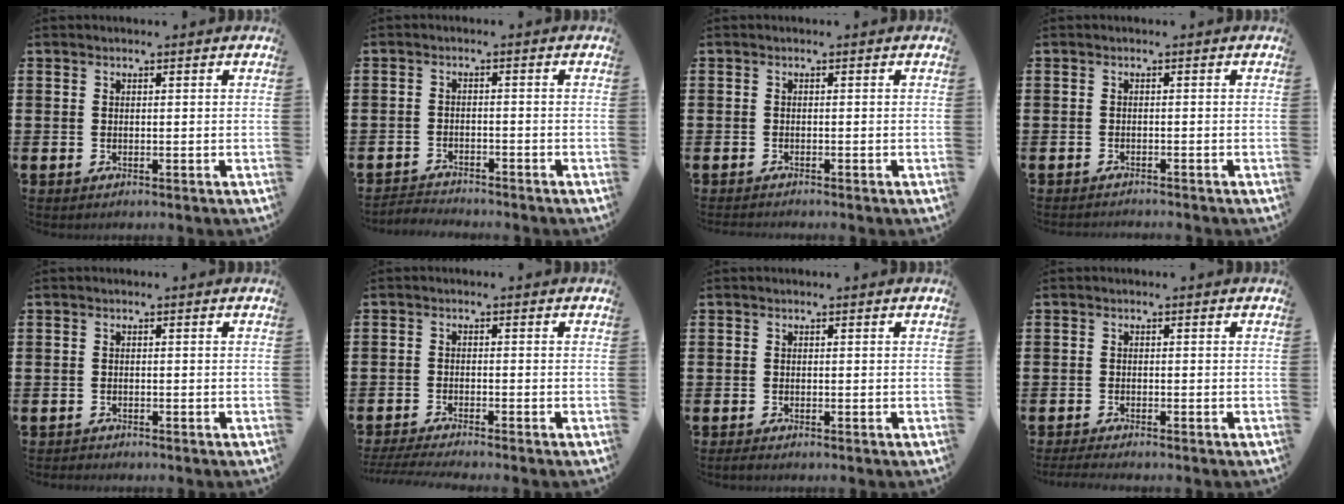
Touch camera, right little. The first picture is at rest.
{"total": 2.1, "force": [-2.1, 0.1, -0.2], "torque": [-0.003, 0.001, -0.047]}
{"total": 0.5, "force": [-0.5, -0.1, 0.0], "torque": [0.000, -0.003, -0.010]}
{"total": 0.7, "force": [-0.6, -0.1, -0.1], "torque": [0.001, -0.001, -0.014]}
{"total": 0.0}
{"total": 1.5, "force": [-1.2, -0.3, 0.8], "torque": [-0.010, 0.001, -0.022]}
{"total": 0.5, "force": [-0.4, 0.1, 0.3], "torque": [-0.006, -0.001, -0.008]}
{"total": 0.8, "force": [-0.4, -0.1, 0.6], "torque": [-0.009, -0.001, -0.007]}